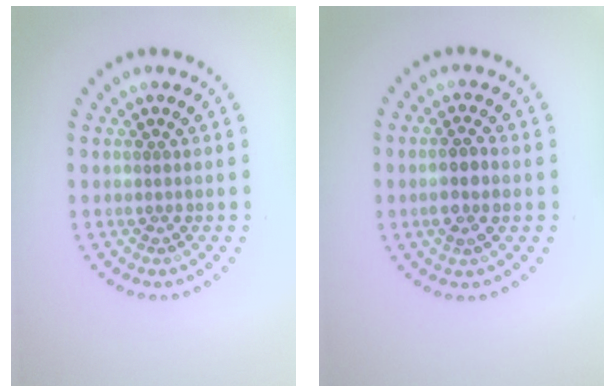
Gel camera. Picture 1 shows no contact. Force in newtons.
{"total": 2.6, "press": 2.5, "slide": 0.7}